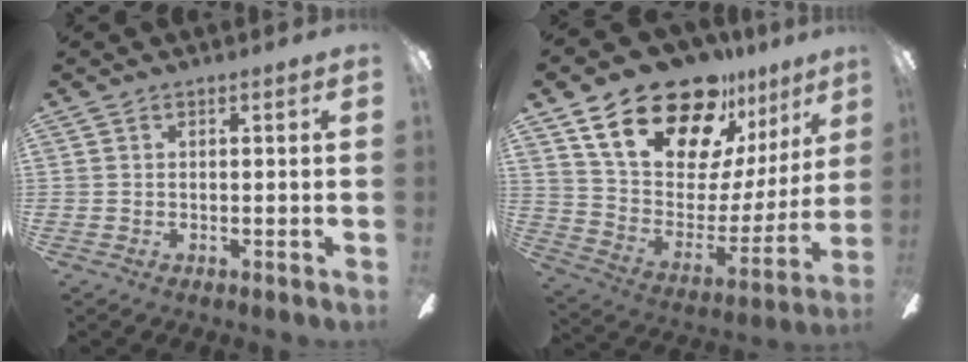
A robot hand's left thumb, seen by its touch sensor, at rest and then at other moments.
{"total": 24.2, "force": [17.6, 11.2, 12.3], "torque": [-0.204, -0.116, 0.320]}